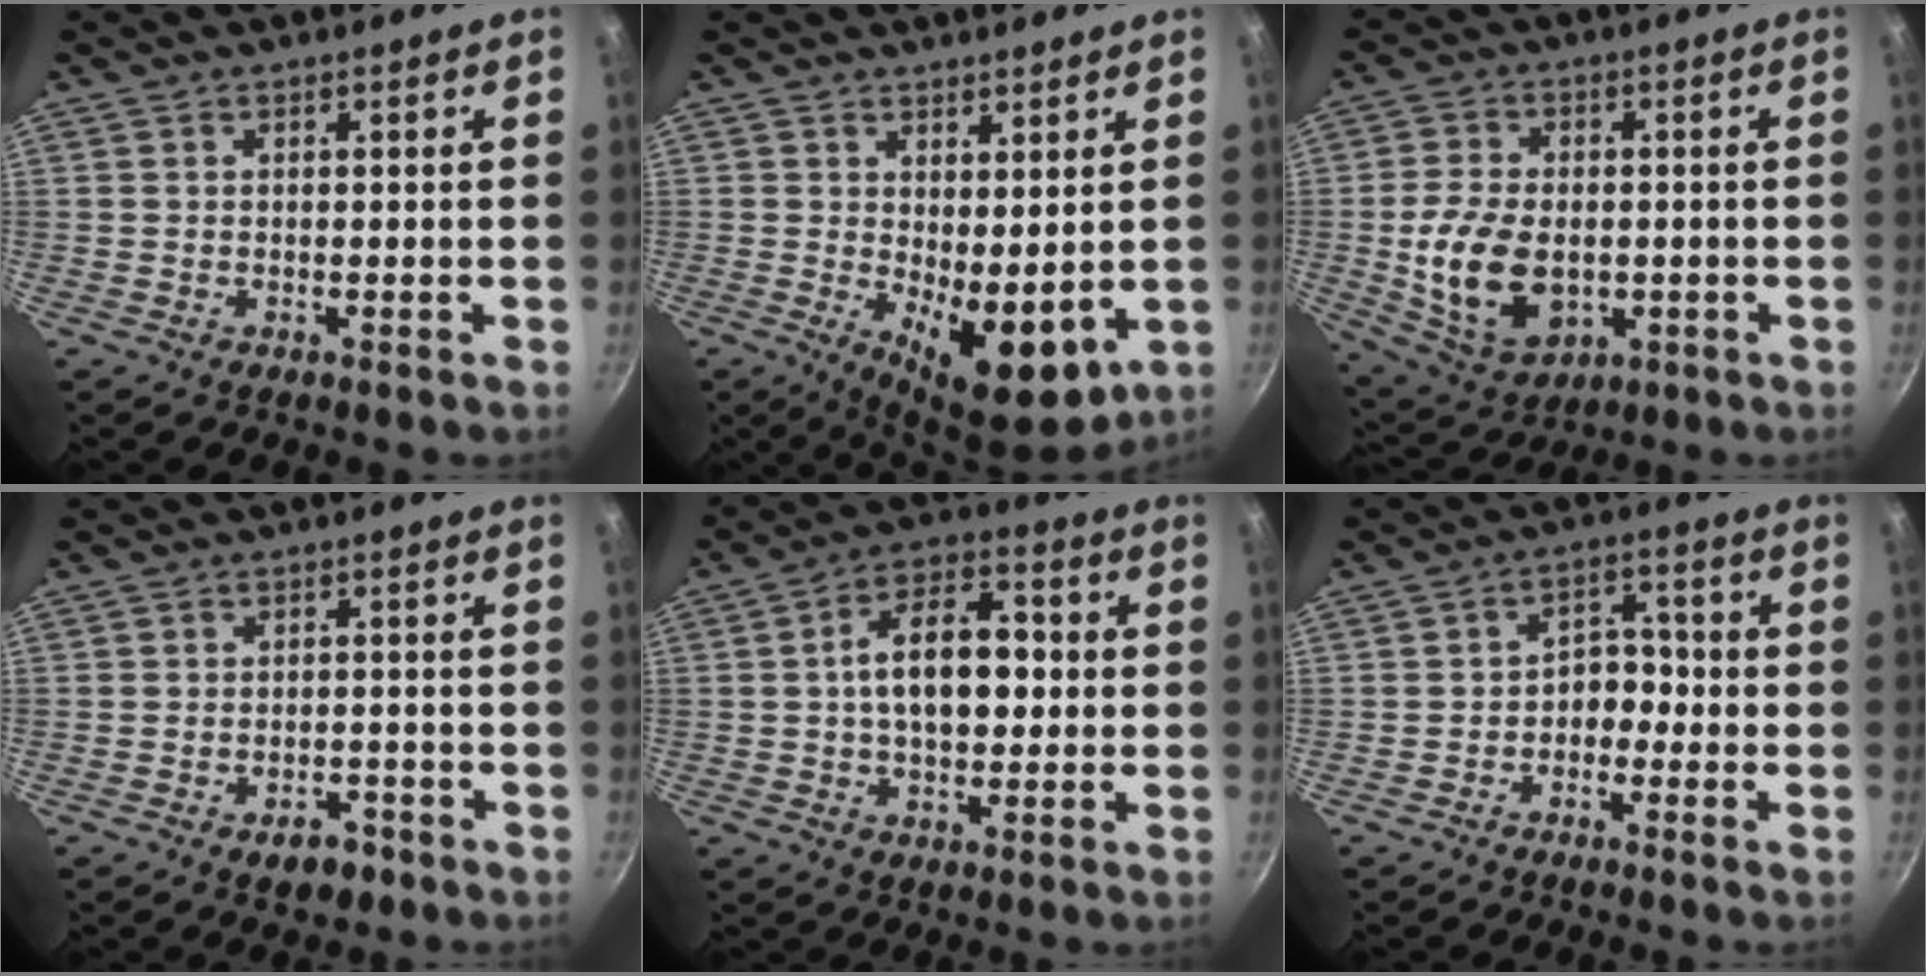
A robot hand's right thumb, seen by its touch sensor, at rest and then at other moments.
{"total": 9.7, "force": [0.6, 4.7, 8.5], "torque": [-0.099, -0.025, 0.020]}
{"total": 14.0, "force": [-1.7, 9.4, 10.3], "torque": [-0.179, -0.002, -0.017]}
{"total": 4.2, "force": [-2.6, 2.5, 2.2], "torque": [-0.017, 0.024, -0.029]}
{"total": 12.8, "force": [0.3, 7.6, 10.2], "torque": [-0.130, 0.029, -0.008]}
{"total": 4.9, "force": [-1.7, 3.6, 2.8], "torque": [-0.002, 0.032, -0.036]}